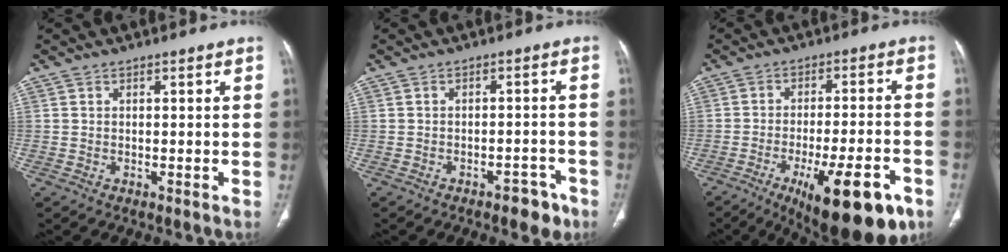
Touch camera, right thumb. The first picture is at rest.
{"total": 4.5, "force": [-3.1, 2.2, 2.4], "torque": [-0.015, 0.023, -0.038]}
{"total": 18.5, "force": [-9.7, 5.5, 14.7], "torque": [-0.171, 0.035, -0.133]}